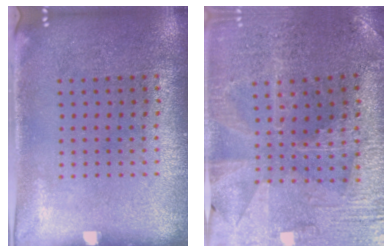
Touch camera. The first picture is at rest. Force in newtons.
{"total": 1.7, "press": 1.7, "slide": 0.3}